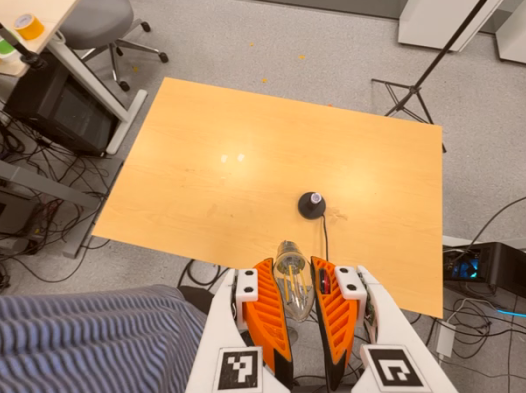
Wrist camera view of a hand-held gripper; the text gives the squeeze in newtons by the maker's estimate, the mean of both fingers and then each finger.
{"total": 21.4, "left": 26.0, "right": 16.9}